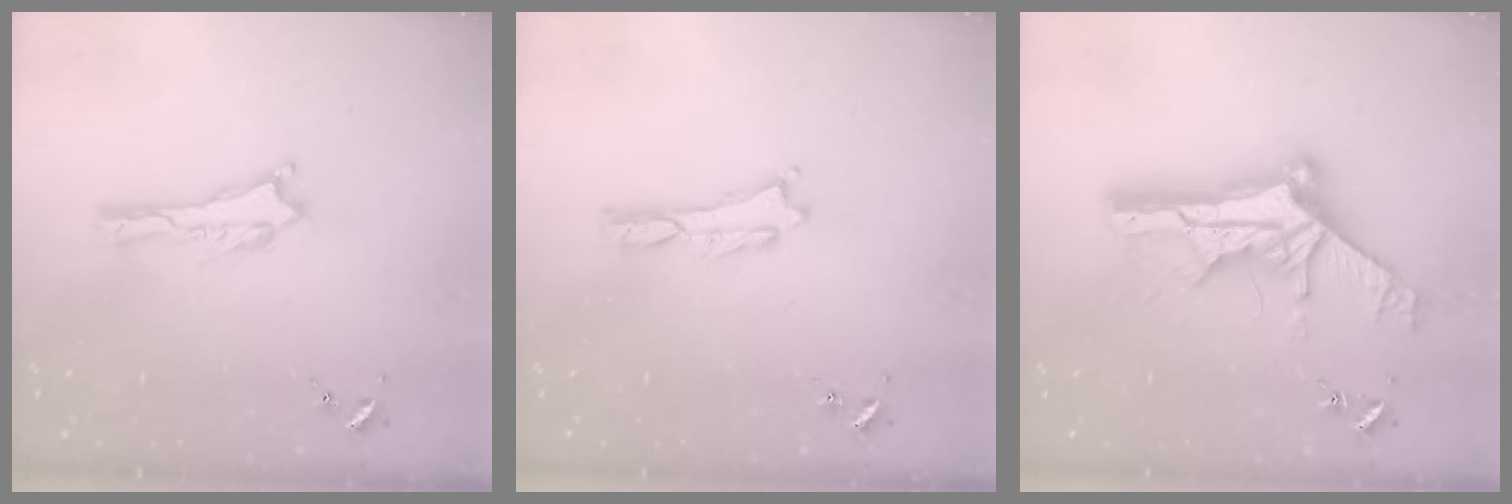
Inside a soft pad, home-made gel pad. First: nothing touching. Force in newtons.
{"total": 0.0}
{"total": 14.7, "press": 14.7, "slide": 1.3}